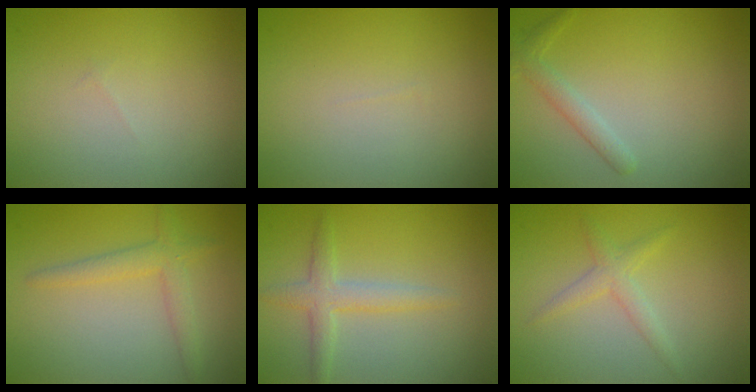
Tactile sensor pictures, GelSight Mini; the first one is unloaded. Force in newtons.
{"total": 0.0}
{"total": 1.6, "press": 1.6, "slide": 0.1}
{"total": 1.3, "press": 1.3, "slide": 0.1}
{"total": 2.4, "press": 2.4, "slide": 0.2}
{"total": 1.7, "press": 1.7, "slide": 0.1}